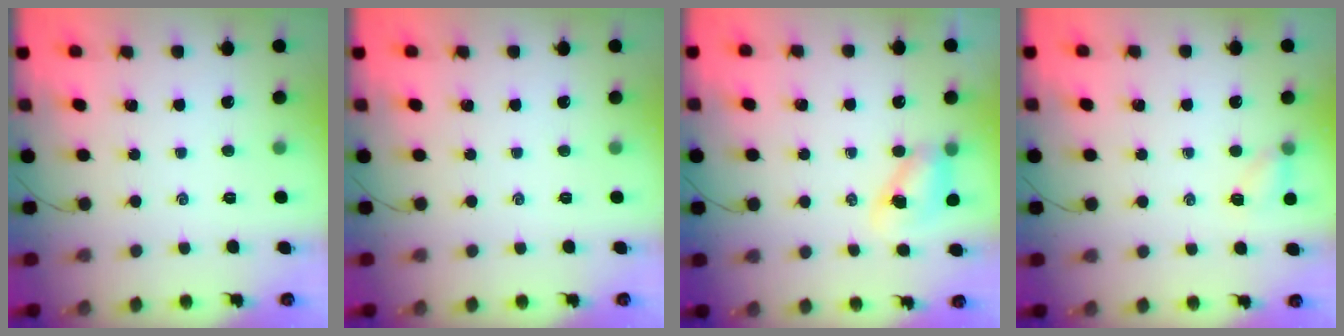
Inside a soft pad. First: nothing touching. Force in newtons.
{"total": 0.0}
{"total": 6.9, "press": 6.9, "slide": 0.8}
{"total": 4.9, "press": 4.7, "slide": 1.5}